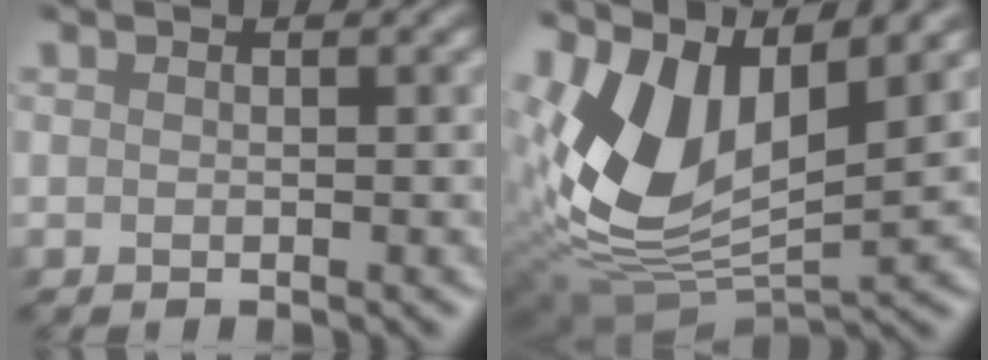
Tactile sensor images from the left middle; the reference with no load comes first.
{"total": 9.4, "force": [3.7, 5.0, 7.1], "torque": [-0.166, -0.007, 0.070]}